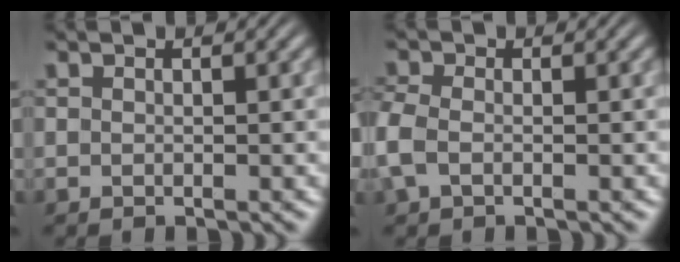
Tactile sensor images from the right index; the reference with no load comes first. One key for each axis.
{"total": 2.5, "fx": -0.6, "fy": 1.9, "fz": 1.5, "tx": -0.056, "ty": -0.011, "tz": -0.007}